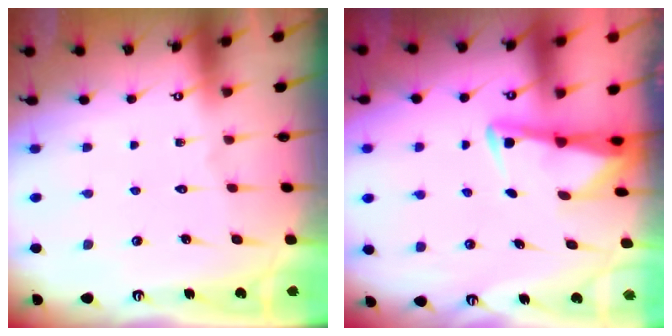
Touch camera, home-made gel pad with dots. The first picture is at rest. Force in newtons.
{"total": 3.0, "press": 3.0, "slide": 0.3}